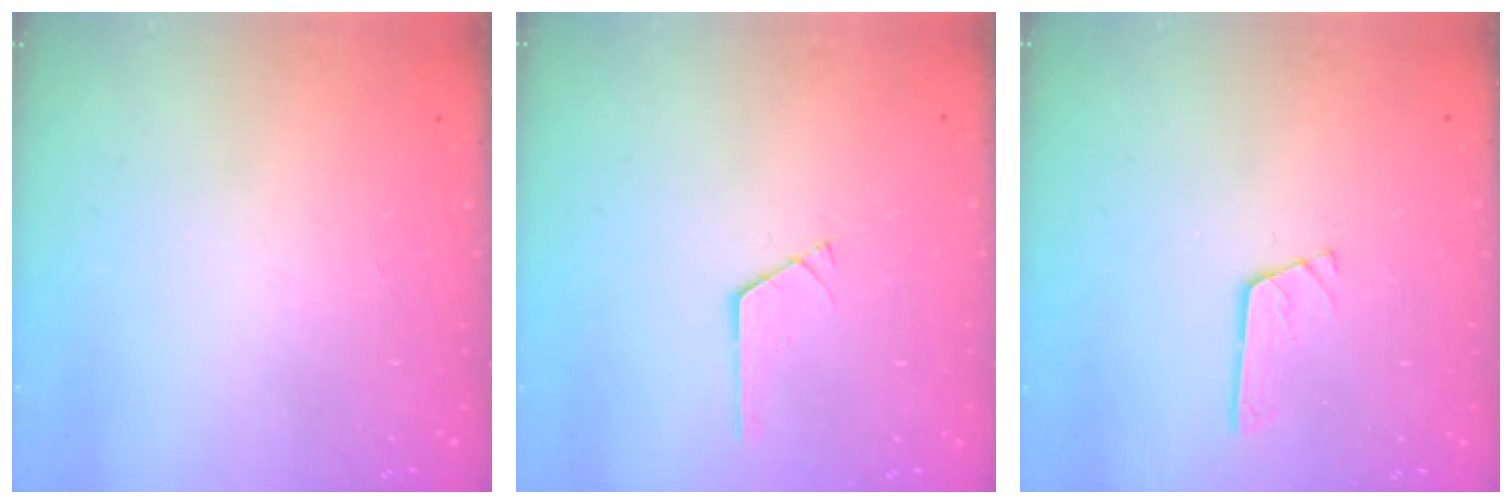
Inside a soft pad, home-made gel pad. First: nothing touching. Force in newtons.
{"total": 1.0, "press": 1.0, "slide": 0.1}
{"total": 3.1, "press": 3.1, "slide": 0.3}